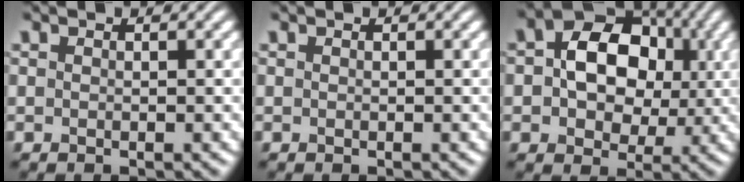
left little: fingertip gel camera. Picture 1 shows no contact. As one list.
[{"total": 0.0}, {"total": 9.9, "force": [1.2, 7.3, 6.7], "torque": [-0.089, 0.020, 0.007]}]